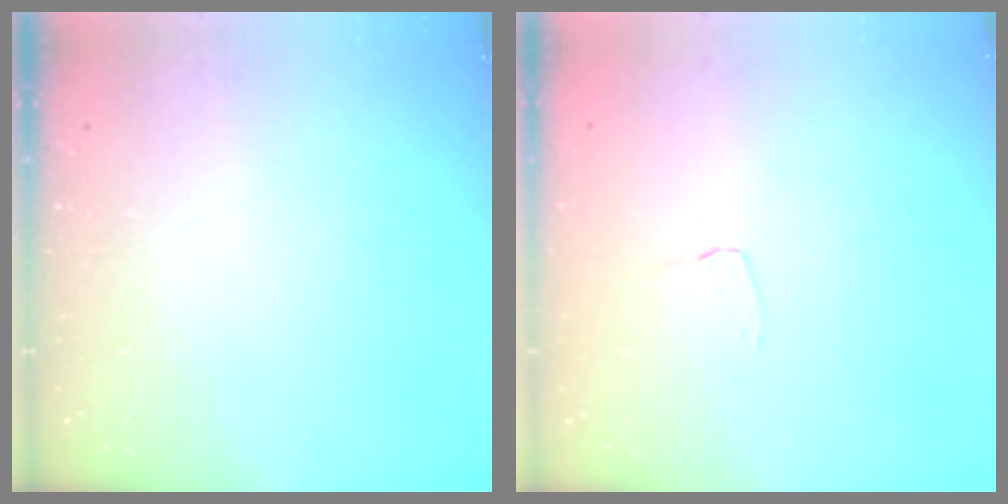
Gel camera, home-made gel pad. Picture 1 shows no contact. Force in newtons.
{"total": 2.6, "press": 2.6, "slide": 0.2}